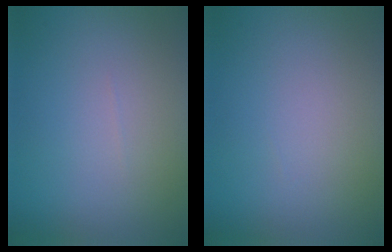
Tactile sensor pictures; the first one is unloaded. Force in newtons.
{"total": 0.0}